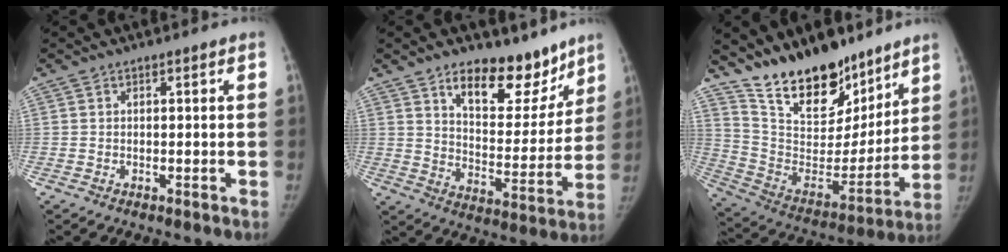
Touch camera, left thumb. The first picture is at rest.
{"total": 15.3, "force": [10.9, 7.4, 7.7], "torque": [-0.053, -0.078, 0.176]}
{"total": 21.6, "force": [16.5, 9.8, 9.8], "torque": [-0.127, -0.096, 0.287]}